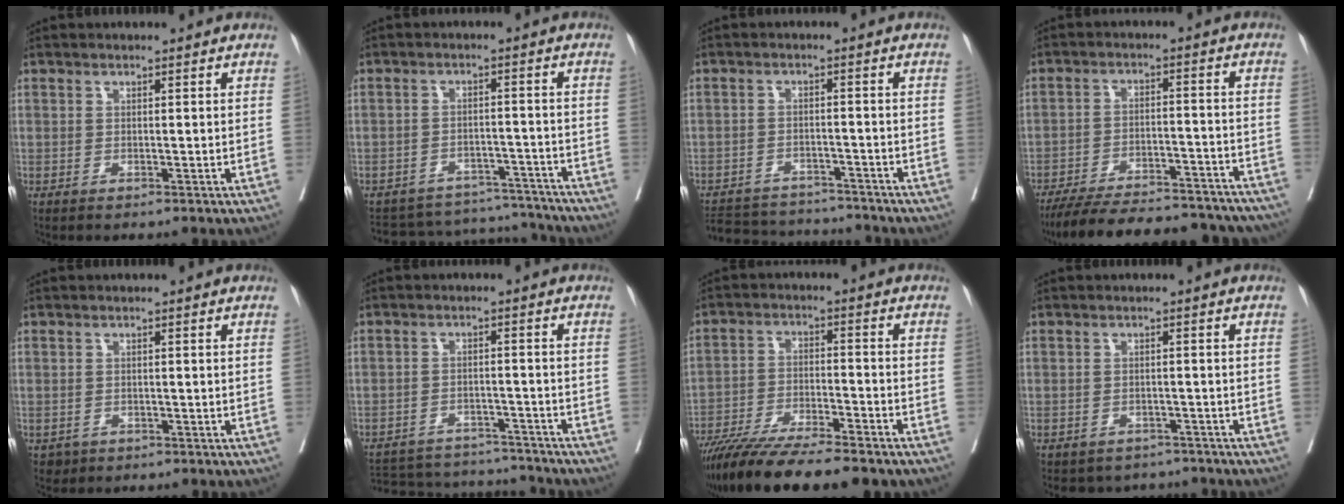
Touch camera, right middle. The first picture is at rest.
{"total": 13.0, "force": [-12.5, 3.5, 0.9], "torque": [-0.014, 0.027, -0.159]}
{"total": 12.1, "force": [-11.6, 2.5, 2.6], "torque": [-0.052, 0.008, -0.163]}
{"total": 25.6, "force": [-23.0, 5.4, 9.8], "torque": [-0.138, -0.015, -0.308]}
{"total": 1.3, "force": [-0.6, 1.1, 0.1], "torque": [-0.001, 0.003, -0.007]}
{"total": 14.7, "force": [-14.0, 3.3, 3.0], "torque": [-0.062, 0.009, -0.189]}
{"total": 15.4, "force": [-13.0, 1.3, 8.1], "torque": [-0.140, -0.031, -0.211]}
{"total": 5.1, "force": [-4.5, 2.3, -0.1], "torque": [0.014, 0.013, -0.054]}